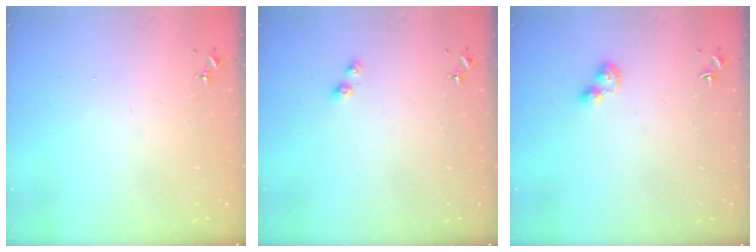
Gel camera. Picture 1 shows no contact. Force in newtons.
{"total": 4.1, "press": 4.1, "slide": 0.5}
{"total": 5.5, "press": 5.5, "slide": 0.6}